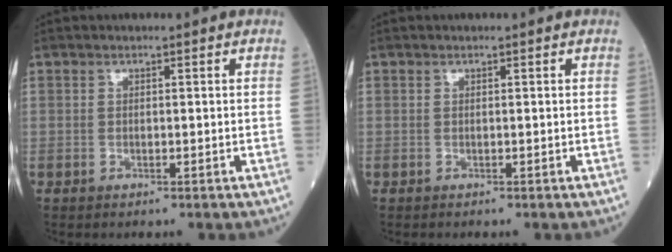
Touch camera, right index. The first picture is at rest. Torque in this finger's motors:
{"motor_torque": [0.11, 0.01, 0.07, 0.02]}